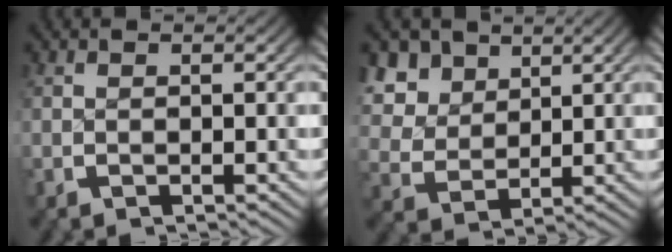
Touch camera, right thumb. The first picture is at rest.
{"total": 8.1, "force": [2.9, 6.4, 4.1], "torque": [-0.107, -0.020, 0.058]}